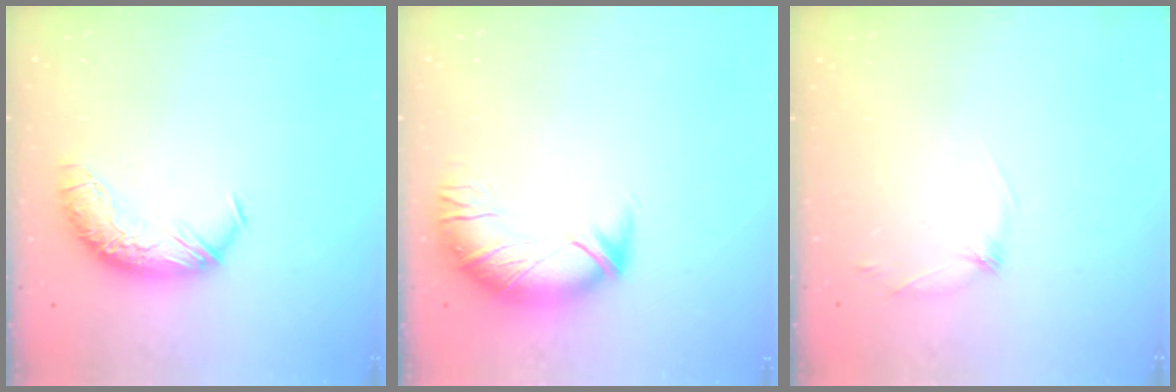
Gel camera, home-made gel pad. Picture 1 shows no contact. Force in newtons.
{"total": 3.0, "press": 1.5, "slide": 2.6}
{"total": 8.0, "press": 8.0, "slide": 0.6}